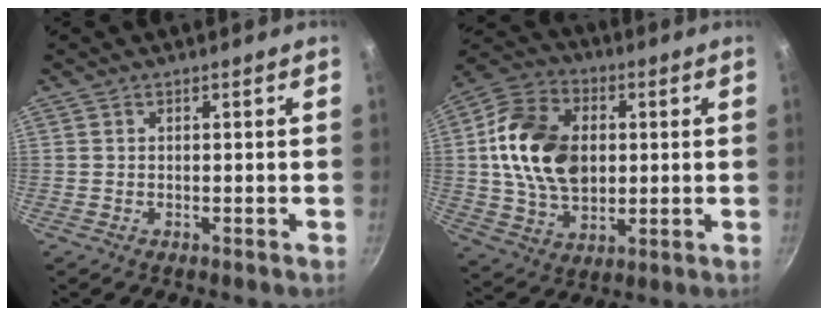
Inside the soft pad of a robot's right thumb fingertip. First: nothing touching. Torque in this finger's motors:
{"motor_torque": [0.33, 0.46, 1.53, 0.23, 0.18]}